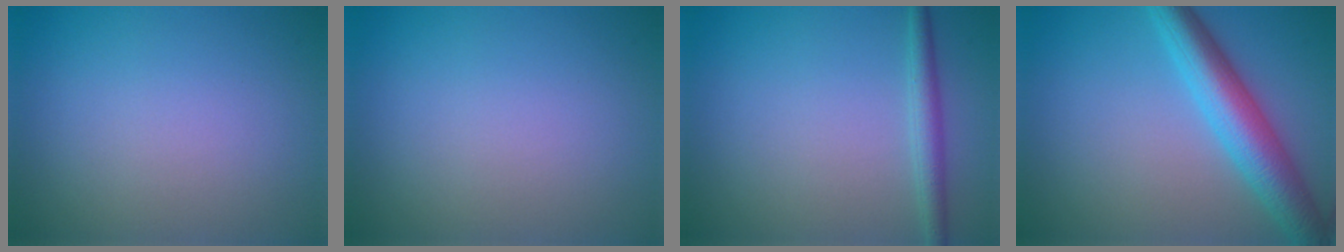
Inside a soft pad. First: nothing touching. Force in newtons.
{"total": 0.0}
{"total": 2.1, "press": 2.1, "slide": 0.0}
{"total": 6.2, "press": 6.2, "slide": 0.2}